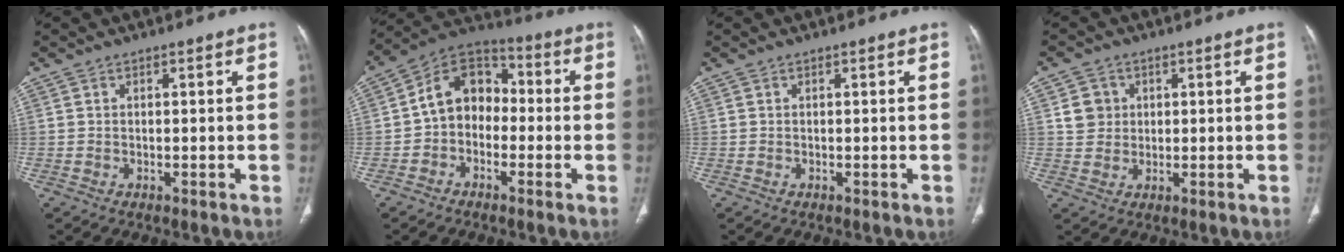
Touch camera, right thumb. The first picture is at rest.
{"total": 10.9, "force": [-1.1, 8.5, 6.8], "torque": [-0.083, 0.042, -0.037]}
{"total": 0.0}
{"total": 4.6, "force": [1.1, 4.3, 1.2], "torque": [-0.001, 0.000, 0.020]}